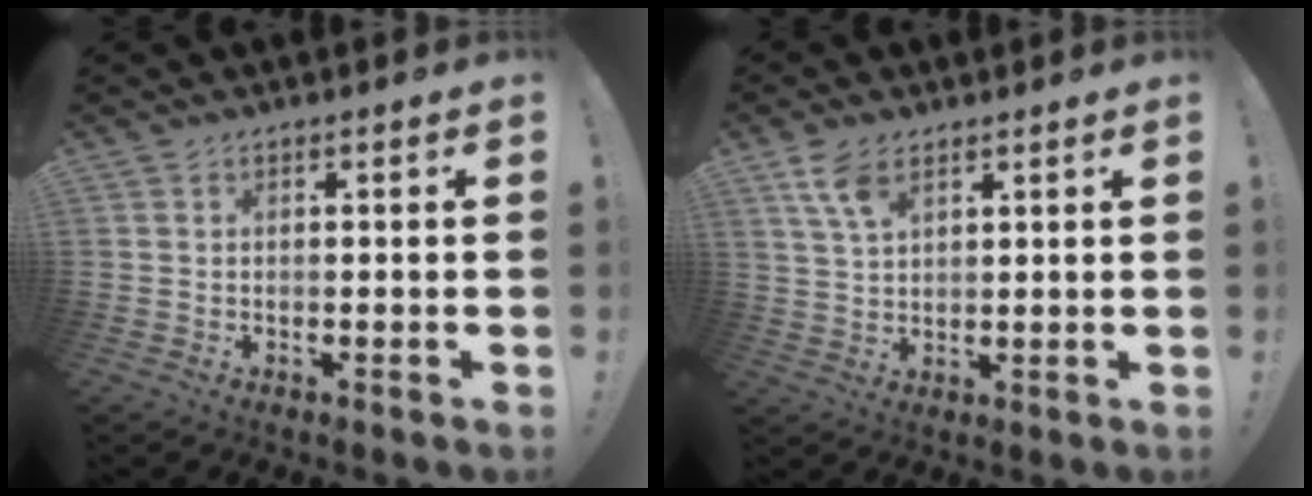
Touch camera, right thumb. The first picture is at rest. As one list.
[{"total": 7.6, "force": [4.6, 4.1, 4.3], "torque": [-0.085, -0.014, 0.090]}]